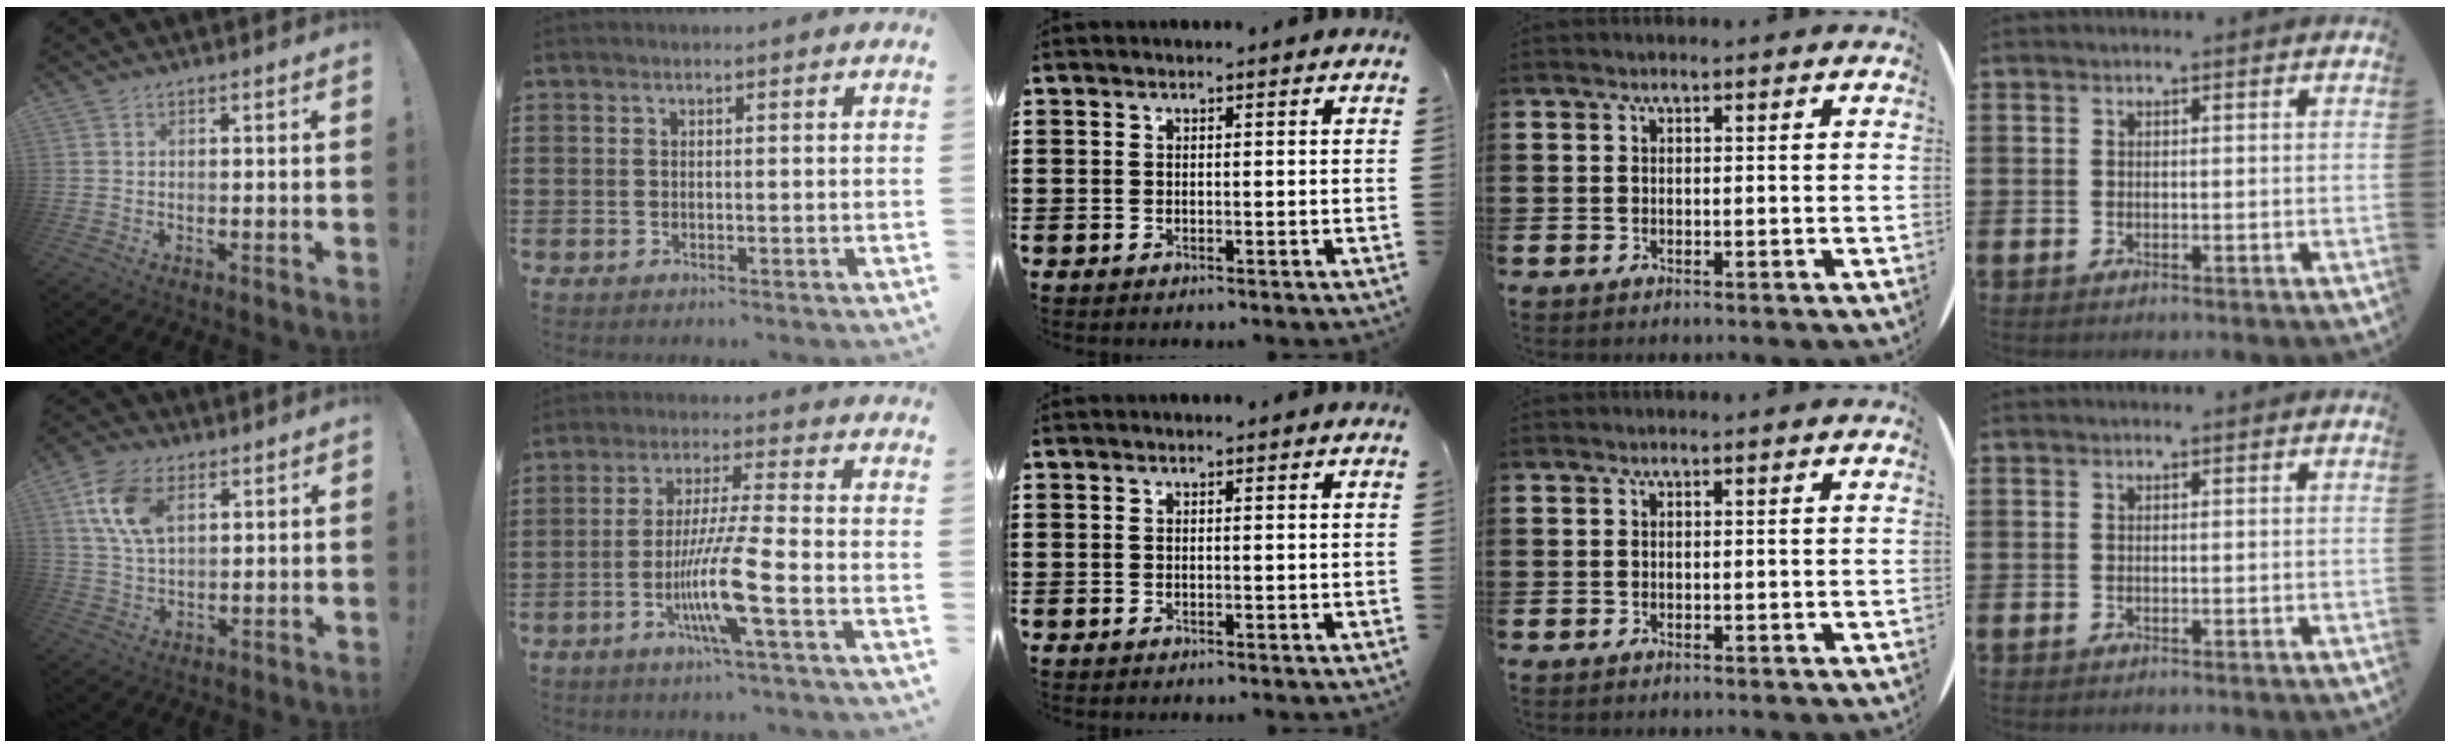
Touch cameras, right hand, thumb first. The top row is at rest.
{"thumb": {"total": 12.3, "force": [5.2, 7.3, 8.4], "torque": [-0.175, -0.004, 0.096]}, "index": {"total": 9.7, "force": [-3.7, 0.1, 9.0], "torque": [-0.182, -0.017, -0.075]}}